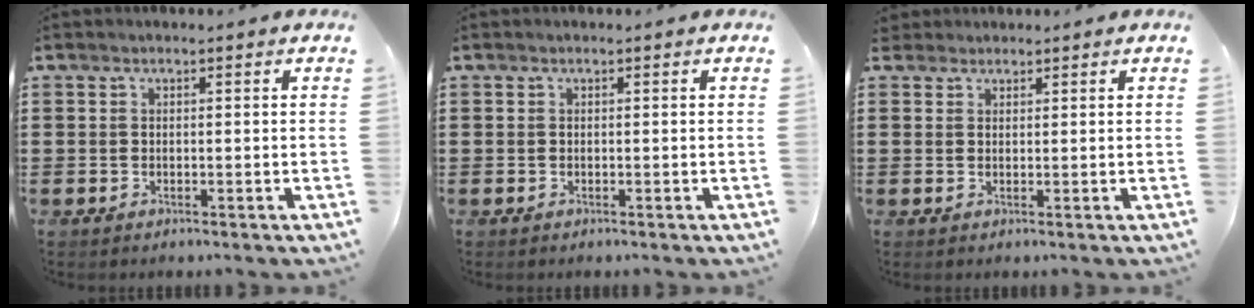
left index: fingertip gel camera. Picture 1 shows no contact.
{"total": 0.0}
{"total": 1.5, "force": [1.4, 0.7, 0.1], "torque": [-0.006, 0.004, 0.028]}